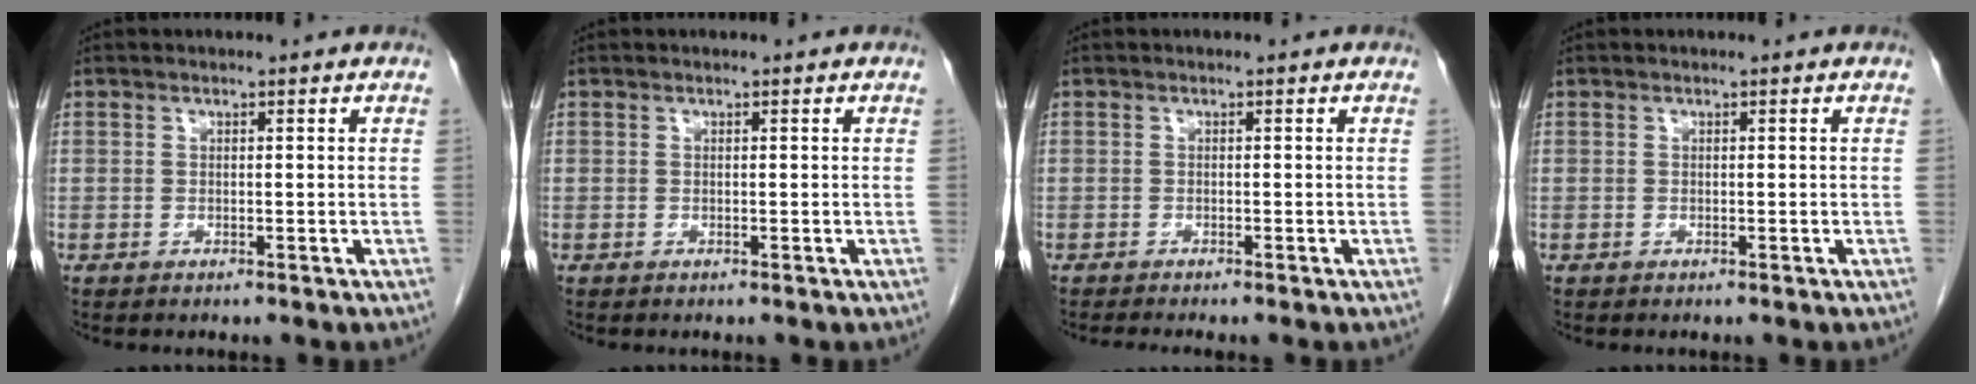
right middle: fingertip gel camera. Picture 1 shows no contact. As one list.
[{"total": 0.0}, {"total": 2.0, "force": [-1.7, -0.2, 1.0], "torque": [-0.014, -0.002, -0.027]}, {"total": 0.0}]